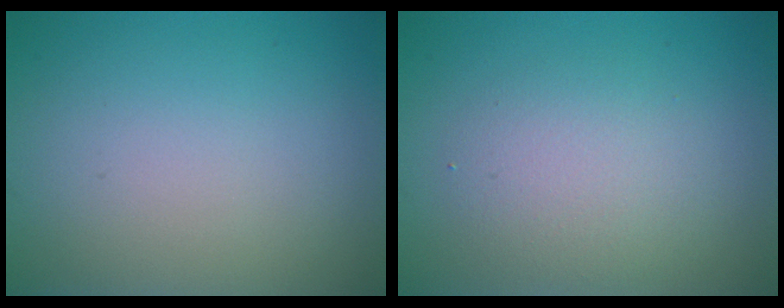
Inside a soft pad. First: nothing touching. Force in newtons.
{"total": 3.2, "press": 3.2, "slide": 0.2}